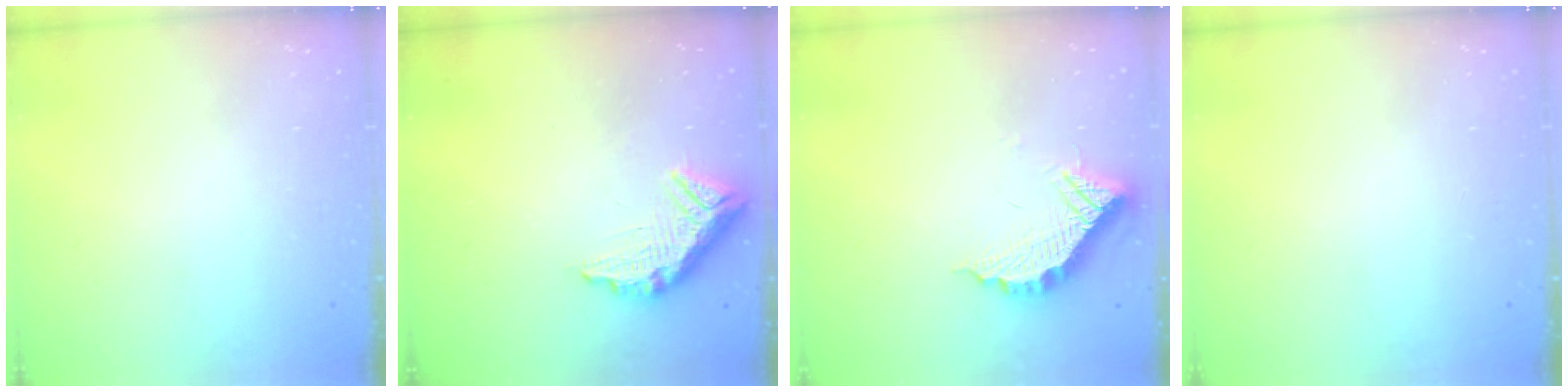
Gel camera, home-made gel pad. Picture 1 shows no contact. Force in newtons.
{"total": 10.8, "press": 10.8, "slide": 0.8}
{"total": 10.7, "press": 10.7, "slide": 0.3}
{"total": 0.0}